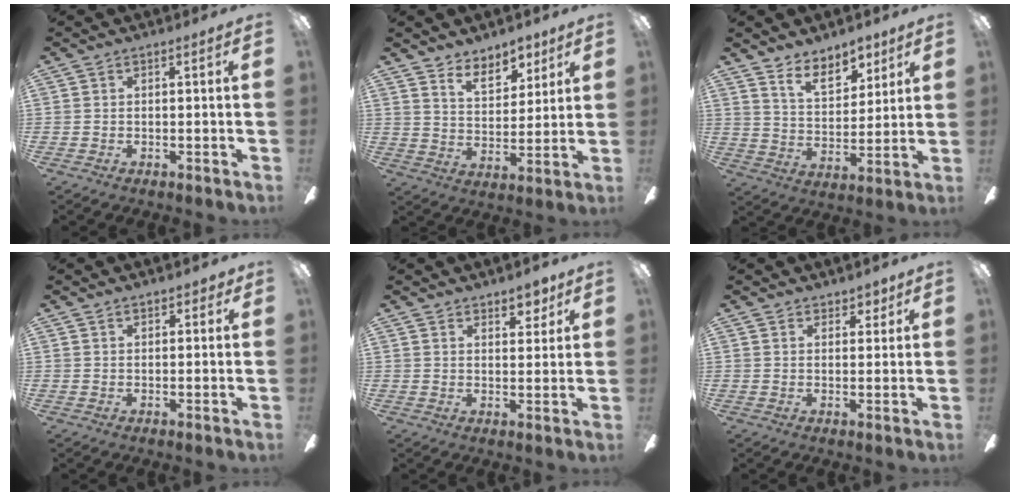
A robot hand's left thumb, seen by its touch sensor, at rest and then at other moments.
{"total": 8.7, "force": [6.9, 4.5, 3.0], "torque": [-0.033, -0.045, 0.123]}
{"total": 10.3, "force": [7.9, 4.9, 4.4], "torque": [-0.070, -0.041, 0.146]}
{"total": 2.1, "force": [1.5, 1.1, 0.9], "torque": [-0.011, -0.002, 0.026]}
{"total": 5.0, "force": [4.1, 2.3, 1.7], "torque": [-0.009, -0.021, 0.071]}
{"total": 3.3, "force": [2.7, 1.8, 0.7], "torque": [-0.004, -0.010, 0.047]}